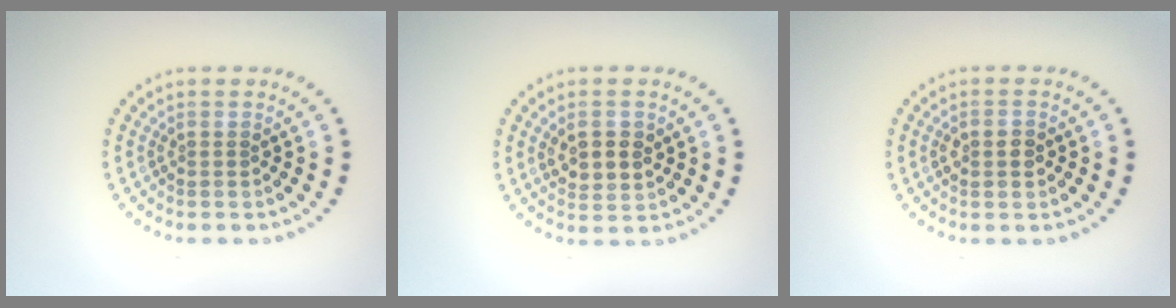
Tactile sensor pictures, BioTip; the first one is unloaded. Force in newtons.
{"total": 3.0, "press": 2.9, "slide": 0.6}
{"total": 1.4, "press": 1.4, "slide": 0.2}